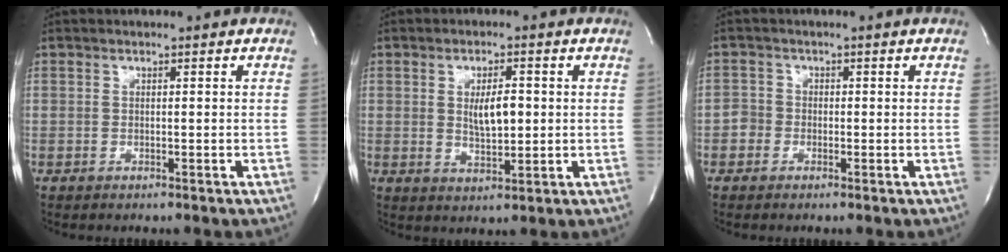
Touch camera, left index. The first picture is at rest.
{"total": 4.7, "force": [0.3, 1.6, 4.4], "torque": [-0.077, -0.009, 0.009]}
{"total": 1.8, "force": [-0.9, 1.5, 0.0], "torque": [0.010, 0.003, -0.024]}